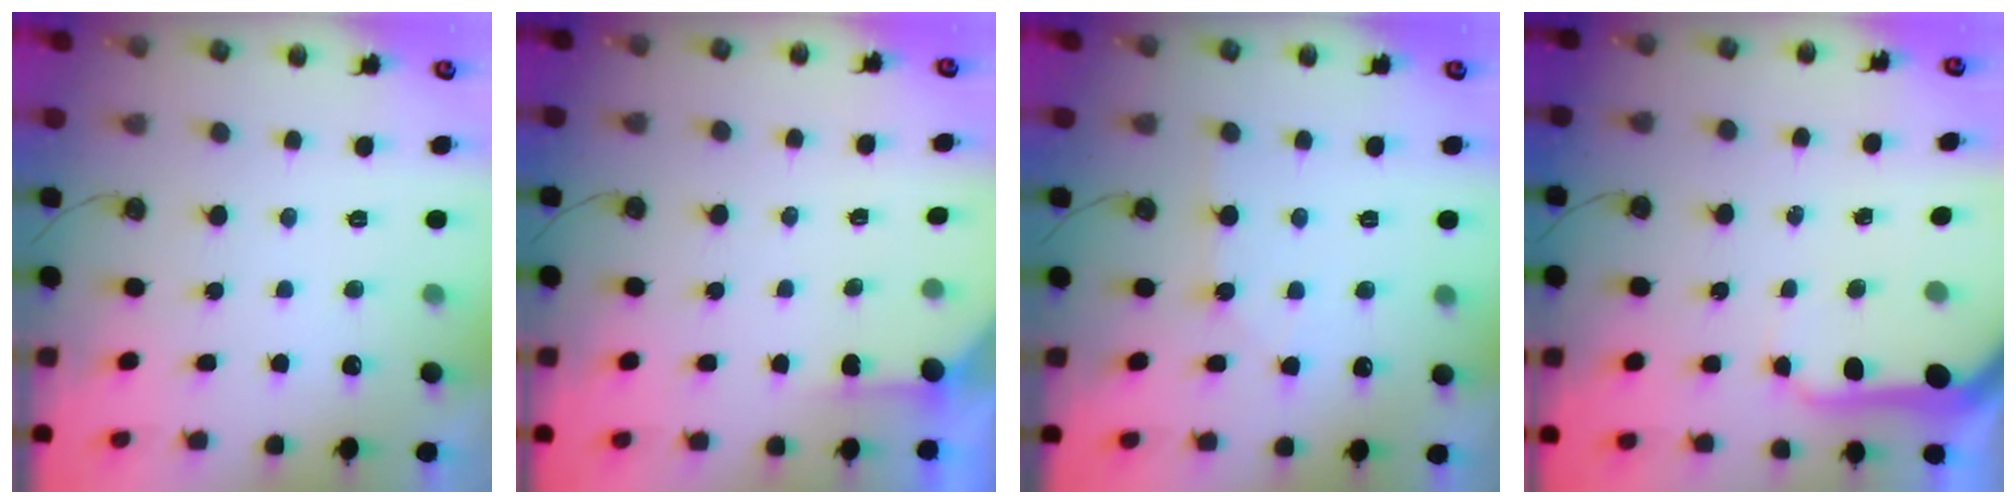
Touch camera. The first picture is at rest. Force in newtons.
{"total": 2.7, "press": 2.7, "slide": 0.3}
{"total": 4.1, "press": 4.0, "slide": 0.7}
{"total": 9.5, "press": 9.4, "slide": 1.0}